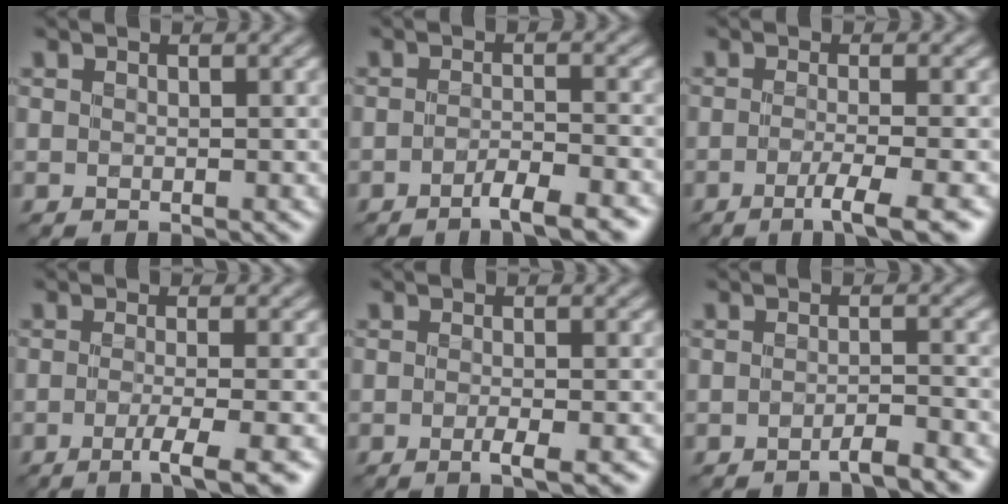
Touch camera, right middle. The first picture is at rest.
{"total": 3.6, "force": [-2.5, 0.6, 2.5], "torque": [-0.038, 0.003, -0.043]}
{"total": 3.9, "force": [-1.9, 0.6, 3.4], "torque": [-0.052, -0.003, -0.042]}
{"total": 3.9, "force": [-1.8, 0.7, 3.4], "torque": [-0.051, -0.003, -0.040]}
{"total": 2.2, "force": [-1.0, 0.5, 2.0], "torque": [-0.027, -0.001, -0.021]}
{"total": 2.1, "force": [-1.7, 0.2, 1.3], "torque": [-0.013, 0.005, -0.037]}